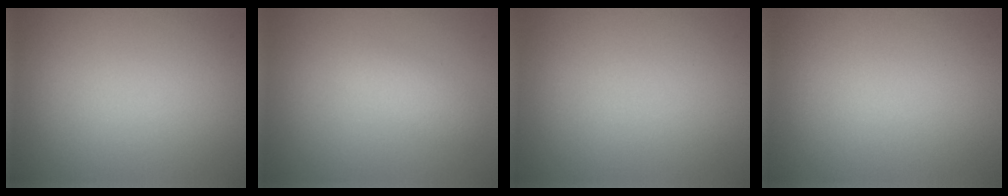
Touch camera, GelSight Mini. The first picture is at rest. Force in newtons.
{"total": 1.8, "press": 1.8, "slide": 0.1}
{"total": 0.0}
{"total": 0.0}